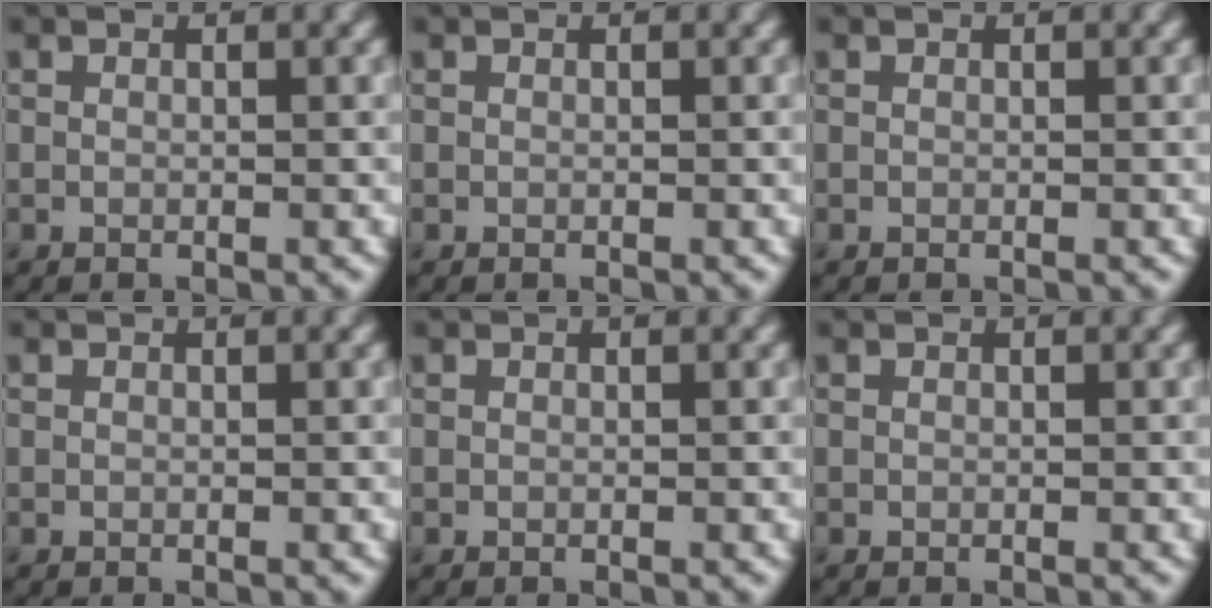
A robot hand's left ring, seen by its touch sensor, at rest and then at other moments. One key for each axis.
{"total": 0.0}
{"total": 0.0}
{"total": 0.0}
{"total": 0.0}
{"total": 0.0}